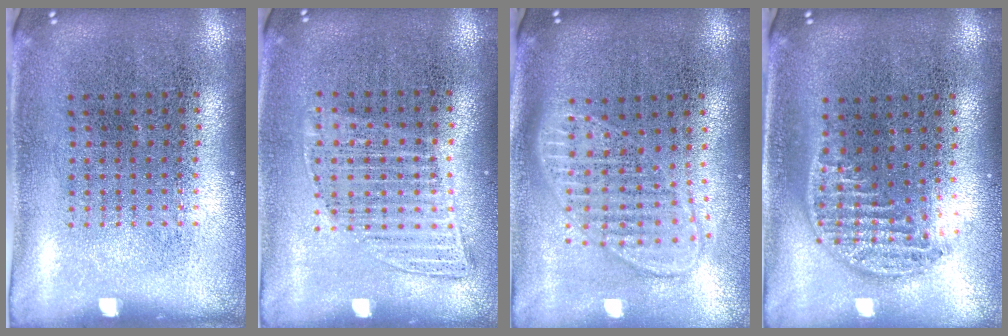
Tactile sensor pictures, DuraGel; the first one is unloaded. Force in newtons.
{"total": 1.2, "press": 1.0, "slide": 0.6}
{"total": 1.8, "press": 1.5, "slide": 1.0}
{"total": 1.3, "press": 1.1, "slide": 0.7}